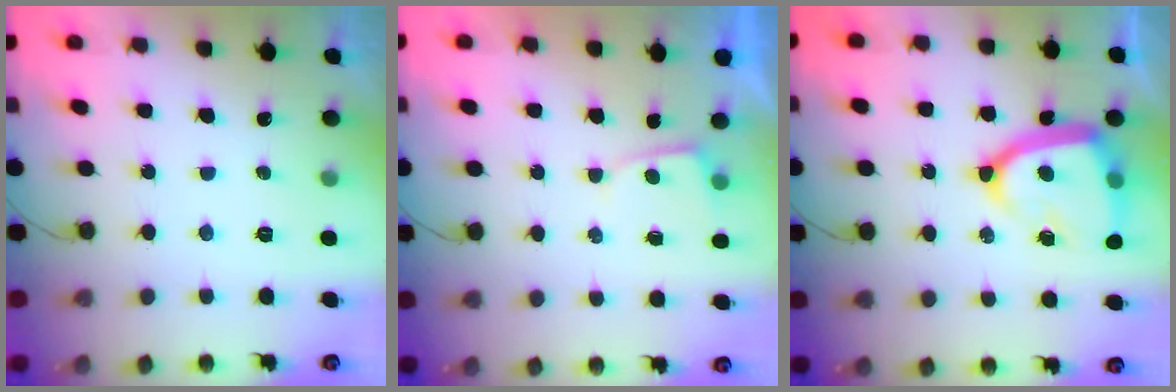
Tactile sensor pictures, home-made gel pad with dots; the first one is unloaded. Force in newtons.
{"total": 1.6, "press": 1.5, "slide": 0.2}
{"total": 17.6, "press": 17.5, "slide": 1.6}